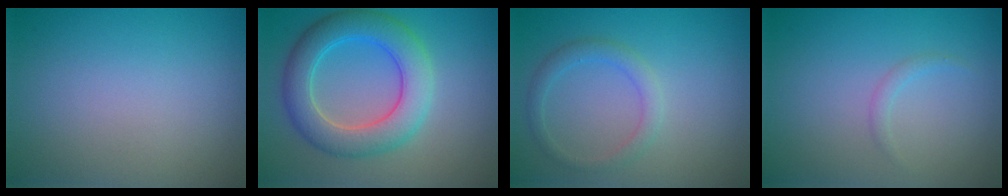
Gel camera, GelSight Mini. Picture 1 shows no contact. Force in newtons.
{"total": 6.2, "press": 6.2, "slide": 0.3}
{"total": 1.9, "press": 1.9, "slide": 0.1}
{"total": 0.7, "press": 0.7, "slide": 0.0}